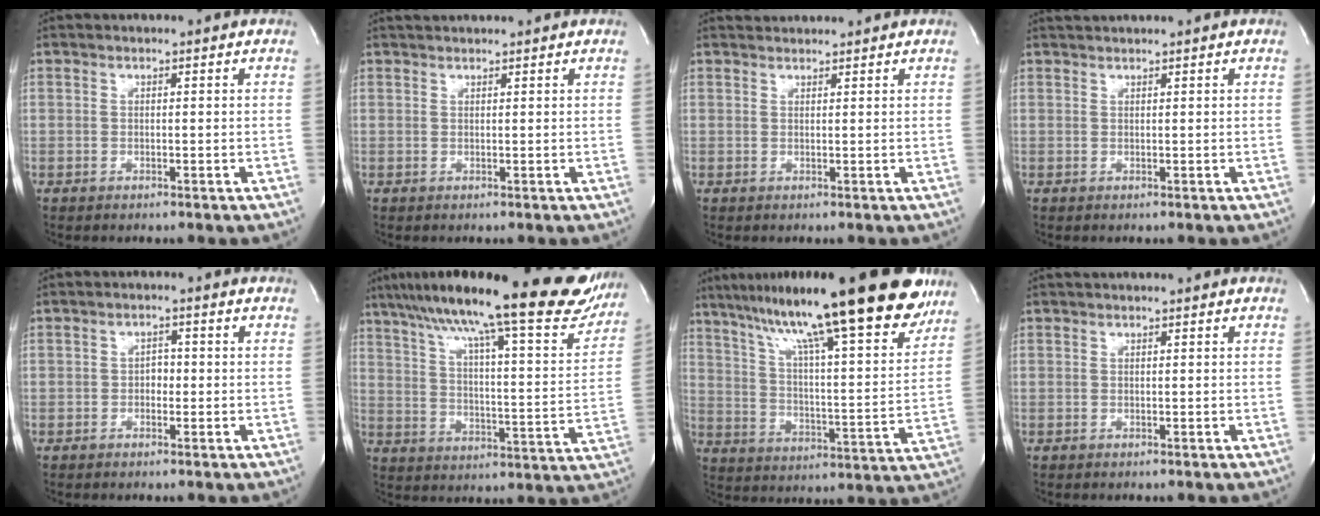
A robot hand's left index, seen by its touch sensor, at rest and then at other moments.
{"total": 2.8, "force": [2.6, 0.0, 0.8], "torque": [-0.008, 0.028, 0.044]}
{"total": 2.1, "force": [2.1, 0.0, -0.1], "torque": [-0.004, 0.021, 0.040]}
{"total": 1.7, "force": [1.6, -0.5, 0.3], "torque": [-0.004, 0.014, 0.036]}
{"total": 1.8, "force": [-0.4, 1.2, 1.3], "torque": [-0.012, 0.007, -0.007]}
{"total": 27.8, "force": [22.3, 3.7, 16.2], "torque": [-0.253, -0.006, 0.302]}
{"total": 27.4, "force": [20.0, 3.3, 18.4], "torque": [-0.292, 0.020, 0.295]}
{"total": 1.1, "force": [0.9, -0.1, 0.6], "torque": [-0.007, 0.018, 0.019]}